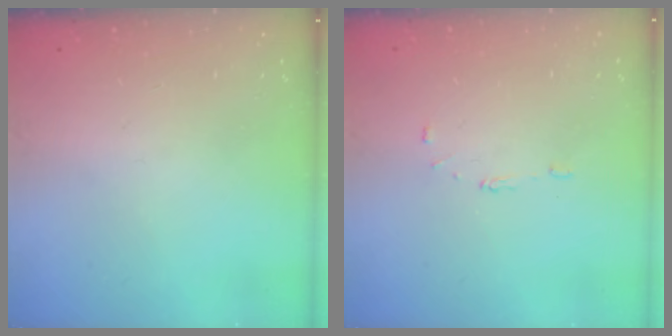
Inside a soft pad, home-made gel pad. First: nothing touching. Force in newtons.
{"total": 5.9, "press": 5.9, "slide": 0.5}